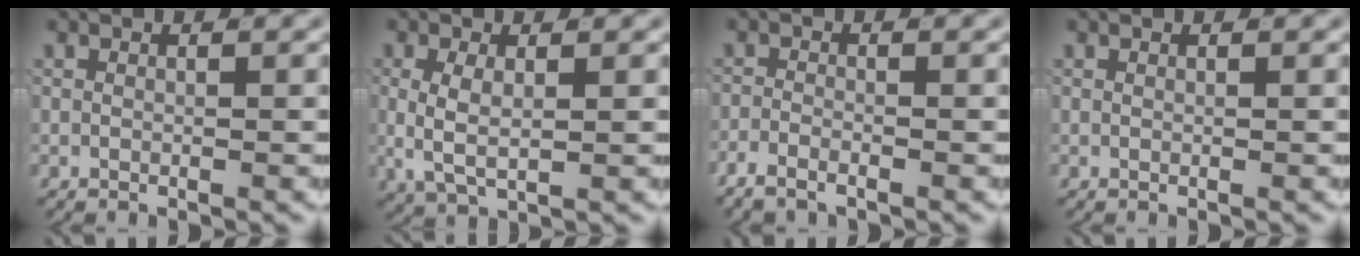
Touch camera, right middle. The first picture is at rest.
{"total": 3.9, "force": [0.1, 2.3, 3.2], "torque": [-0.081, -0.012, 0.011]}
{"total": 2.3, "force": [-1.9, 0.7, 1.0], "torque": [-0.018, 0.000, -0.039]}
{"total": 0.0}